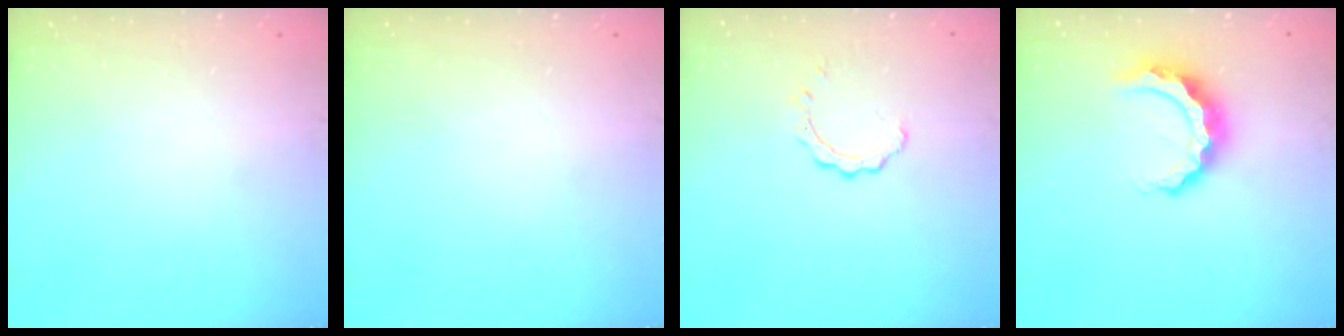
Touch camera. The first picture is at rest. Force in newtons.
{"total": 0.0}
{"total": 2.4, "press": 2.3, "slide": 0.3}
{"total": 9.0, "press": 9.0, "slide": 0.2}